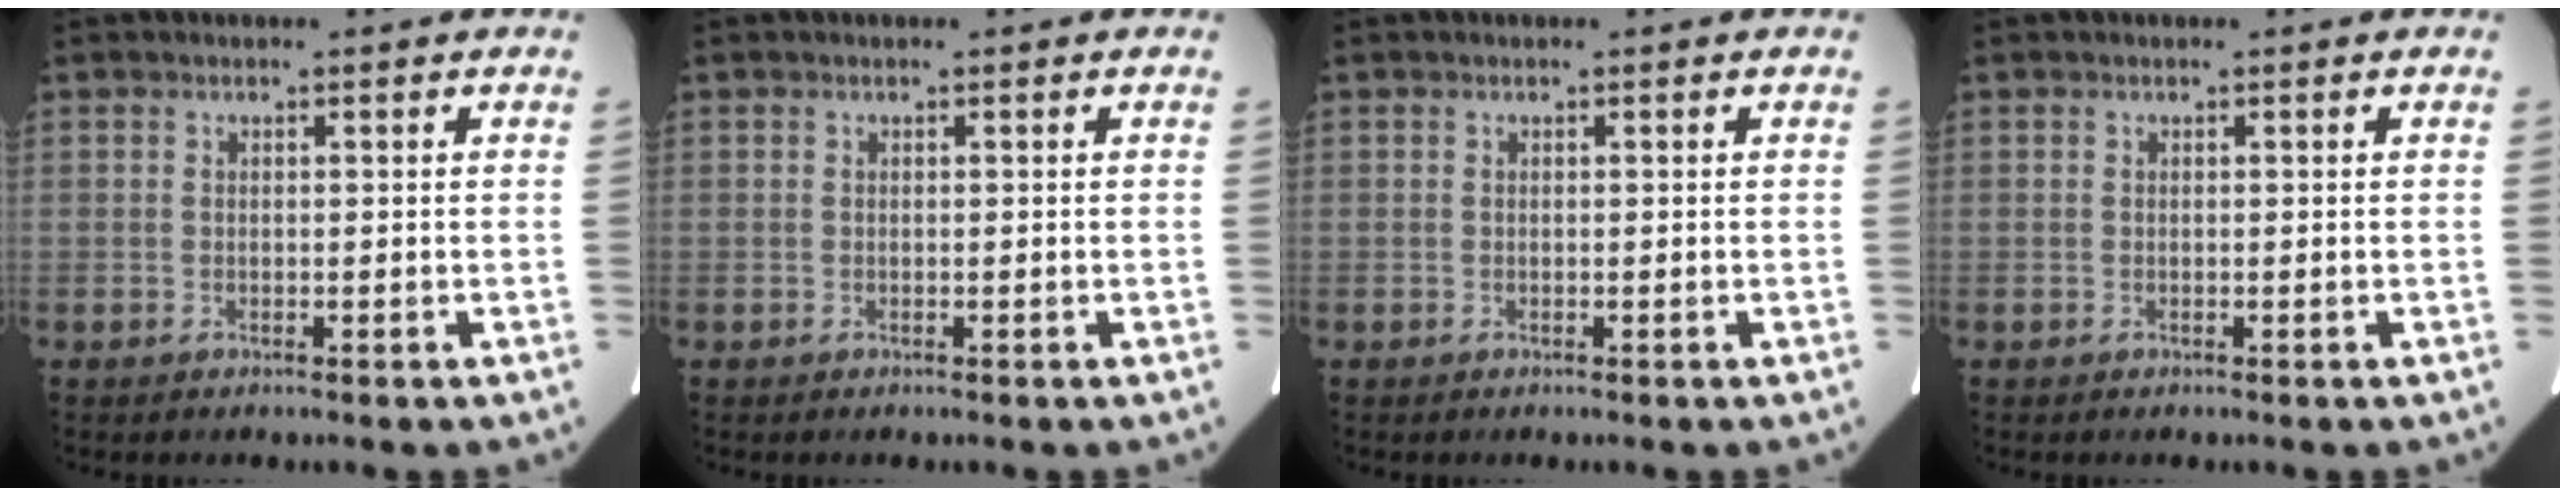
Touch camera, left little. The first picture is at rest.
{"total": 0.0}
{"total": 0.0}
{"total": 0.0}